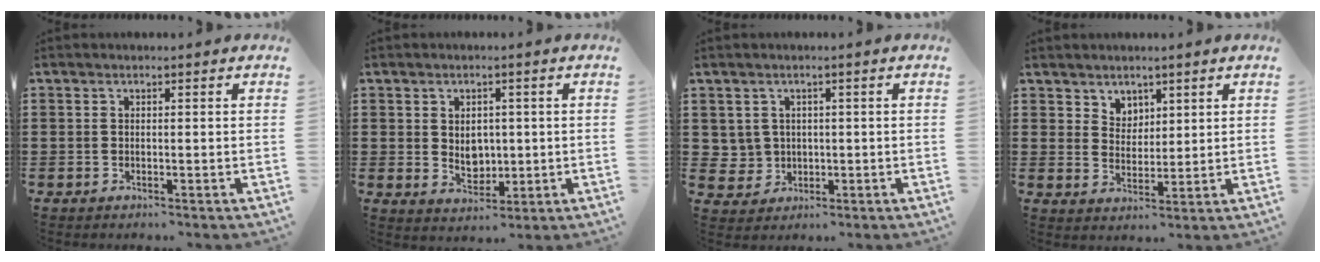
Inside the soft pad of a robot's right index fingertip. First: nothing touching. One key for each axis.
{"total": 3.9, "fx": 0.5, "fy": 3.3, "fz": 2.1, "tx": -0.026, "ty": 0.001, "tz": 0.003}
{"total": 2.8, "fx": 0.8, "fy": 2.7, "fz": 0.4, "tx": -0.022, "ty": 0.009, "tz": 0.014}
{"total": 3.8, "fx": 2.8, "fy": 2.5, "fz": 0.0, "tx": -0.013, "ty": 0.004, "tz": 0.053}